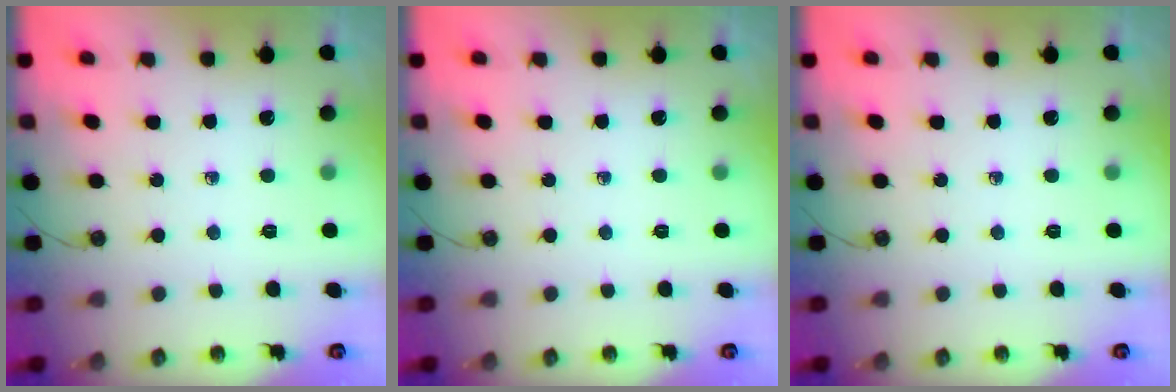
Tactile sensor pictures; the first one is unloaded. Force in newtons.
{"total": 0.0}
{"total": 0.0}